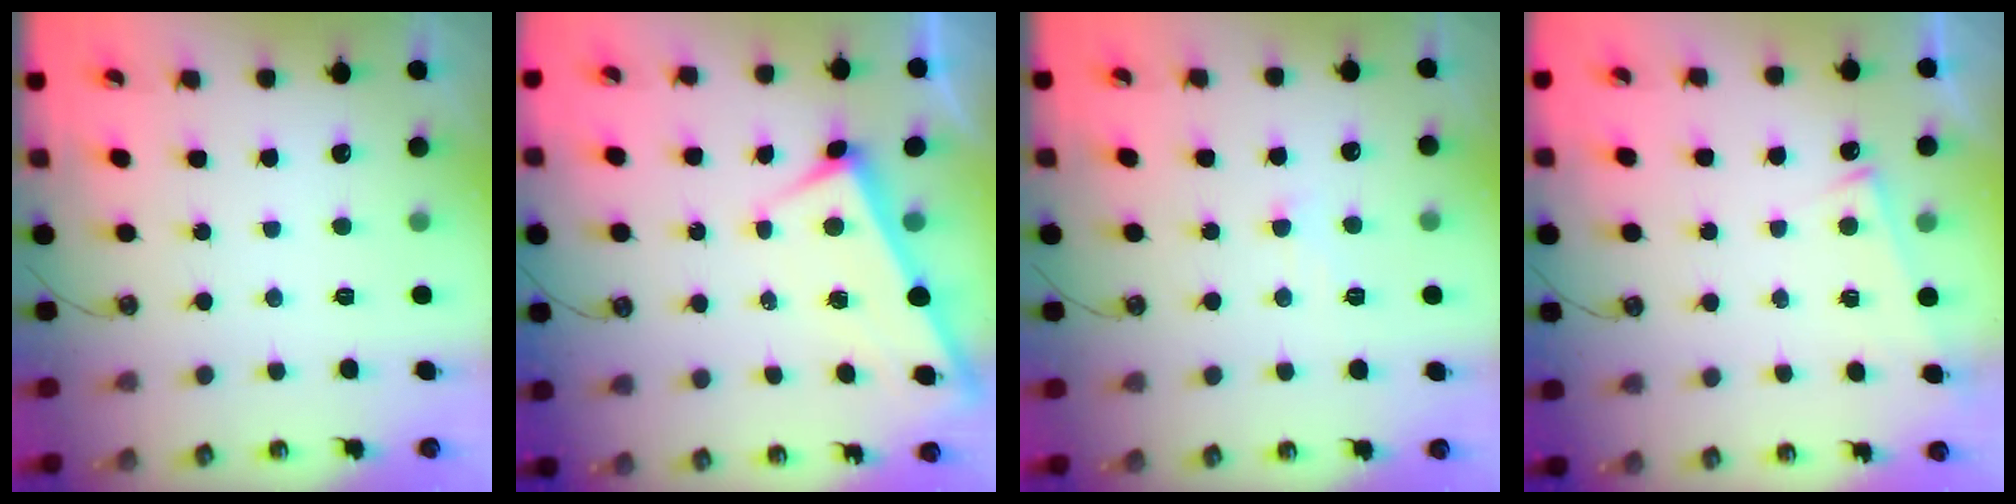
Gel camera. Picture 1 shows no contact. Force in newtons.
{"total": 2.7, "press": 2.7, "slide": 0.2}
{"total": 0.8, "press": 0.6, "slide": 0.5}
{"total": 7.3, "press": 7.3, "slide": 0.4}